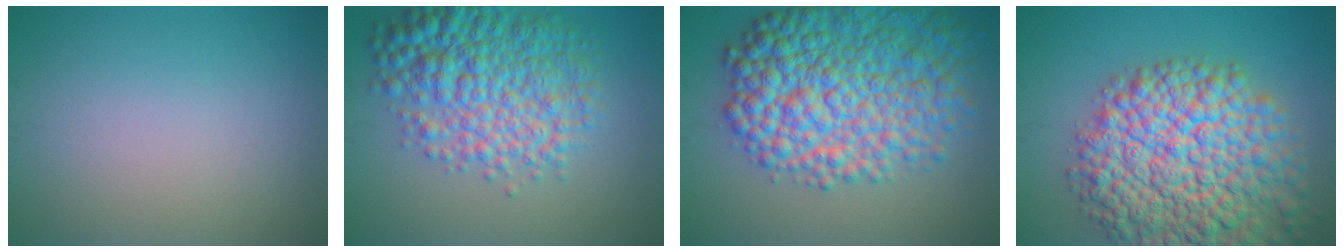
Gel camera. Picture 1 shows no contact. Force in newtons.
{"total": 8.1, "press": 8.1, "slide": 0.1}
{"total": 11.4, "press": 11.4, "slide": 0.3}
{"total": 13.6, "press": 13.5, "slide": 0.6}